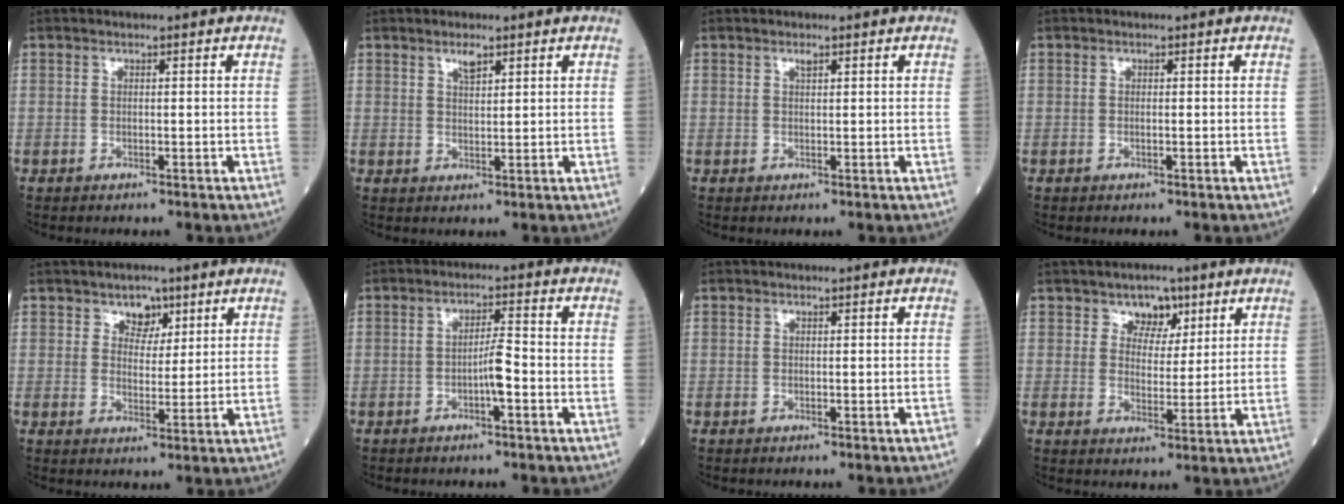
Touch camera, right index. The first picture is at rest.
{"total": 2.2, "force": [1.5, 0.6, 1.5], "torque": [-0.029, -0.001, 0.029]}
{"total": 0.7, "force": [0.5, 0.2, 0.5], "torque": [-0.012, -0.002, 0.008]}
{"total": 0.0}
{"total": 3.8, "force": [2.4, 2.5, 1.6], "torque": [-0.016, 0.002, 0.038]}
{"total": 3.3, "force": [-1.3, 0.0, 3.0], "torque": [-0.048, 0.004, -0.025]}
{"total": 0.0}
{"total": 4.5, "force": [2.7, 3.1, 1.8], "torque": [-0.016, 0.003, 0.043]}